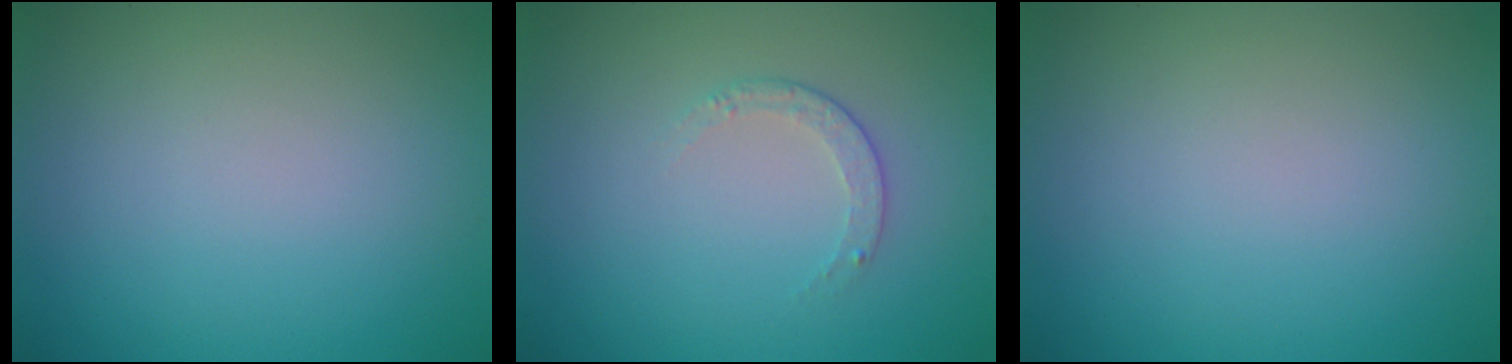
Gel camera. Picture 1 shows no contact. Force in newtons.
{"total": 1.2, "press": 0.9, "slide": 0.9}
{"total": 0.0}